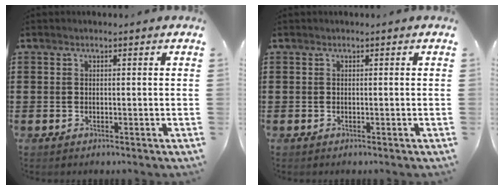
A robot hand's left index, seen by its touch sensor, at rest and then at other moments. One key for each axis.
{"total": 0.0}